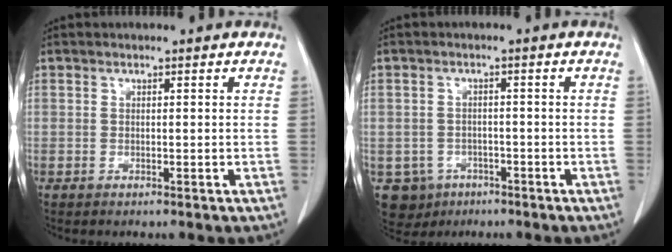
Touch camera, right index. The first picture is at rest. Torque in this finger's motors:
{"motor_torque": [-0.35, 0.07, -0.79, -0.21]}